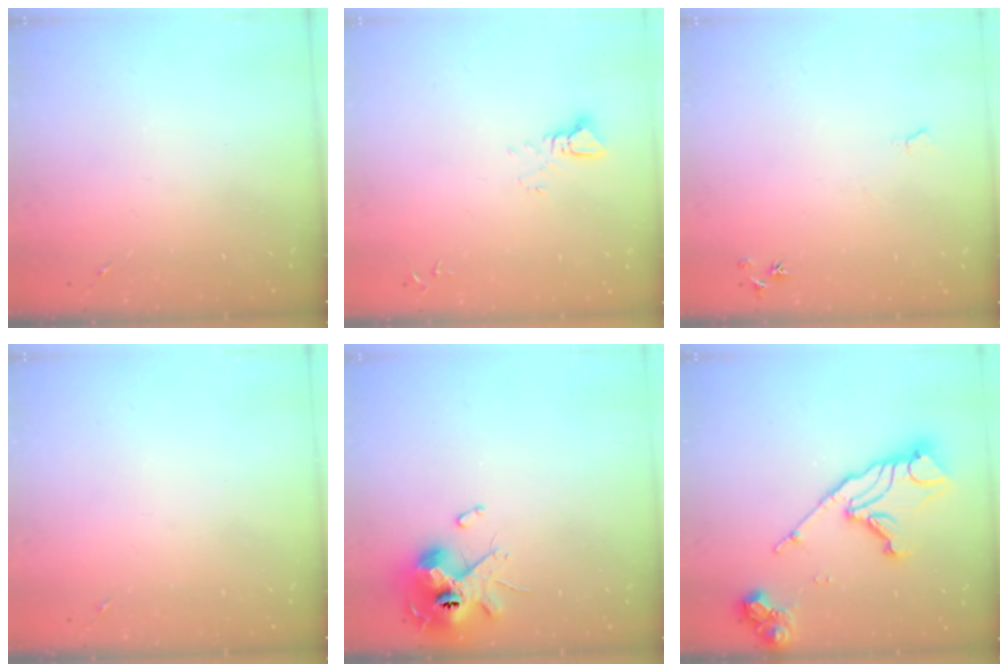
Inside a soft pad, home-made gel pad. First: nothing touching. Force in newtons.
{"total": 2.5, "press": 2.5, "slide": 0.1}
{"total": 4.7, "press": 4.7, "slide": 0.7}
{"total": 0.0}
{"total": 11.9, "press": 11.7, "slide": 1.7}
{"total": 19.5, "press": 19.4, "slide": 2.1}